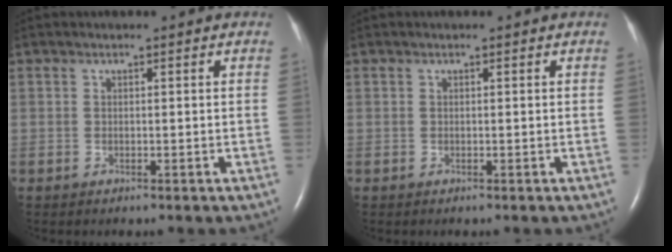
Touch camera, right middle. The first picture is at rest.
{"total": 0.0}